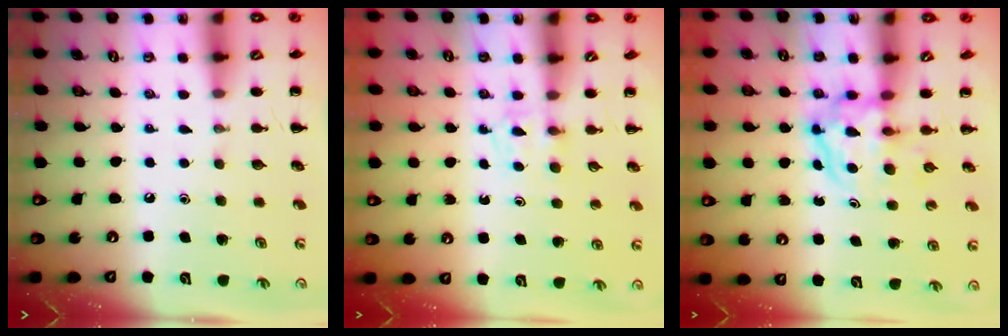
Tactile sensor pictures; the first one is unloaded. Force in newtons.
{"total": 3.1, "press": 2.8, "slide": 1.3}
{"total": 3.9, "press": 3.9, "slide": 0.4}